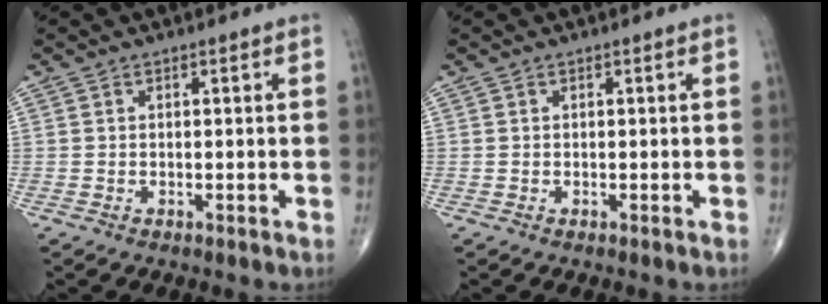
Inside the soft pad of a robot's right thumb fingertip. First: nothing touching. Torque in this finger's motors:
{"motor_torque": [-0.15, -0.06, 0.04, 0.01, 0.03]}